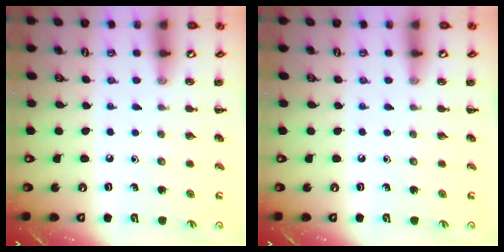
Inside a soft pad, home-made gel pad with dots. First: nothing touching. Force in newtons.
{"total": 0.0}